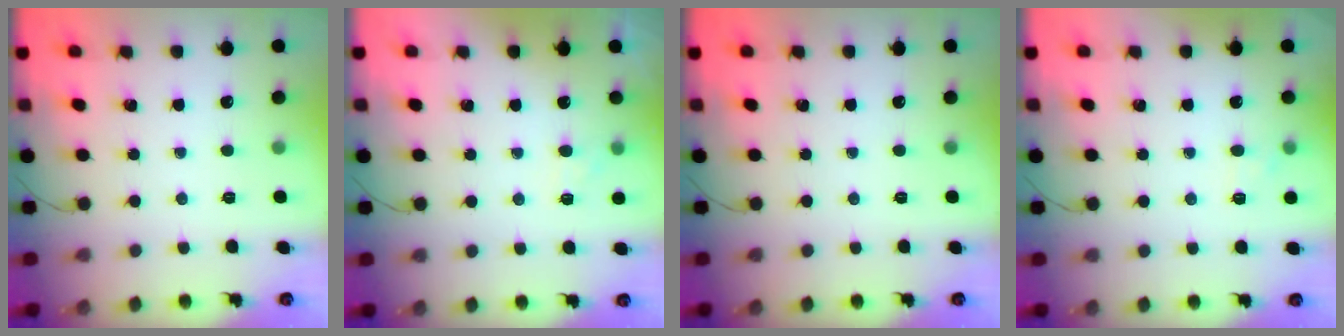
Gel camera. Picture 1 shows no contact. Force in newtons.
{"total": 4.8, "press": 4.6, "slide": 1.4}
{"total": 0.0}
{"total": 4.6, "press": 4.4, "slide": 1.3}